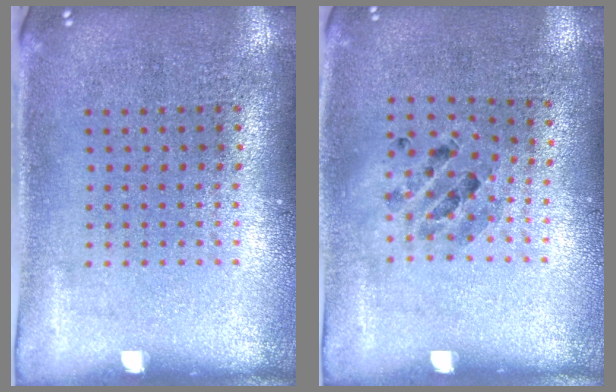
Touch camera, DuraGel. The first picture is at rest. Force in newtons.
{"total": 0.8, "press": 0.8, "slide": 0.0}